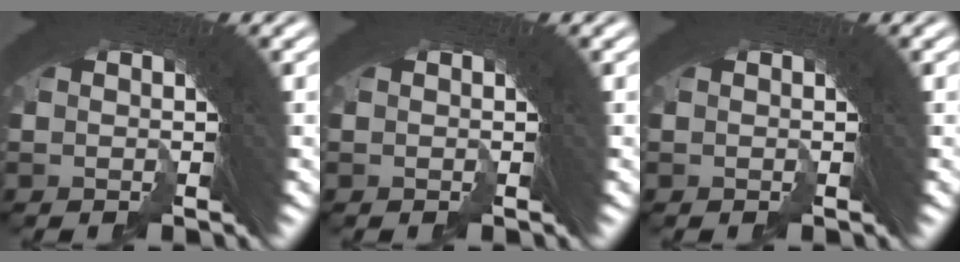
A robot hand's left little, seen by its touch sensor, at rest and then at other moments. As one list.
[{"total": 0.0}, {"total": 0.0}]